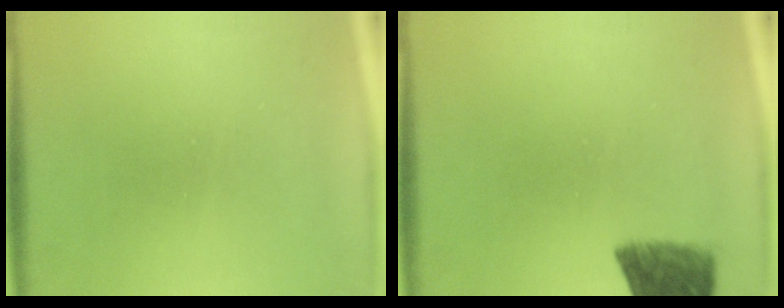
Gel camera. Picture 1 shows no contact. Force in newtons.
{"total": 7.8}